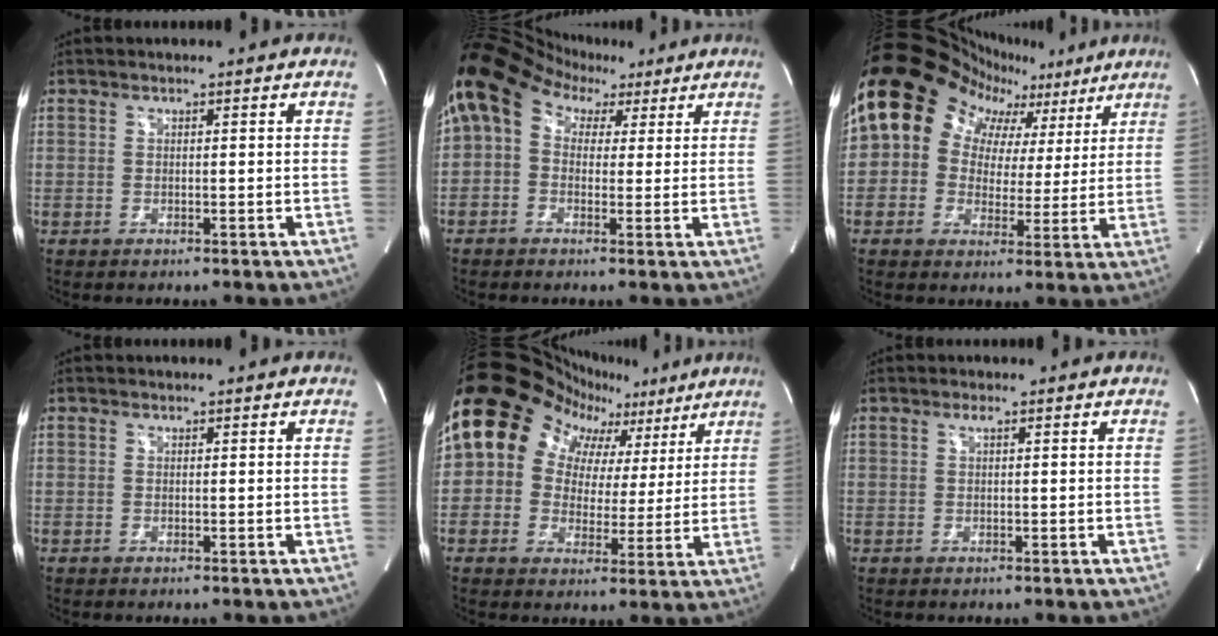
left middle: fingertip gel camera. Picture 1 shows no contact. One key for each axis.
{"total": 11.6, "fx": 5.3, "fy": 8.4, "fz": 6.1, "tx": -0.109, "ty": 0.070, "tz": 0.082}
{"total": 18.3, "fx": 8.9, "fy": 13.8, "fz": 8.1, "tx": -0.127, "ty": 0.076, "tz": 0.126}
{"total": 0.0}
{"total": 19.4, "fx": 9.4, "fy": 14.3, "fz": 9.0, "tx": -0.146, "ty": 0.080, "tz": 0.136}
{"total": 0.6, "fx": 0.3, "fy": 0.0, "fz": 0.6, "tx": -0.011, "ty": 0.003, "tz": 0.003}